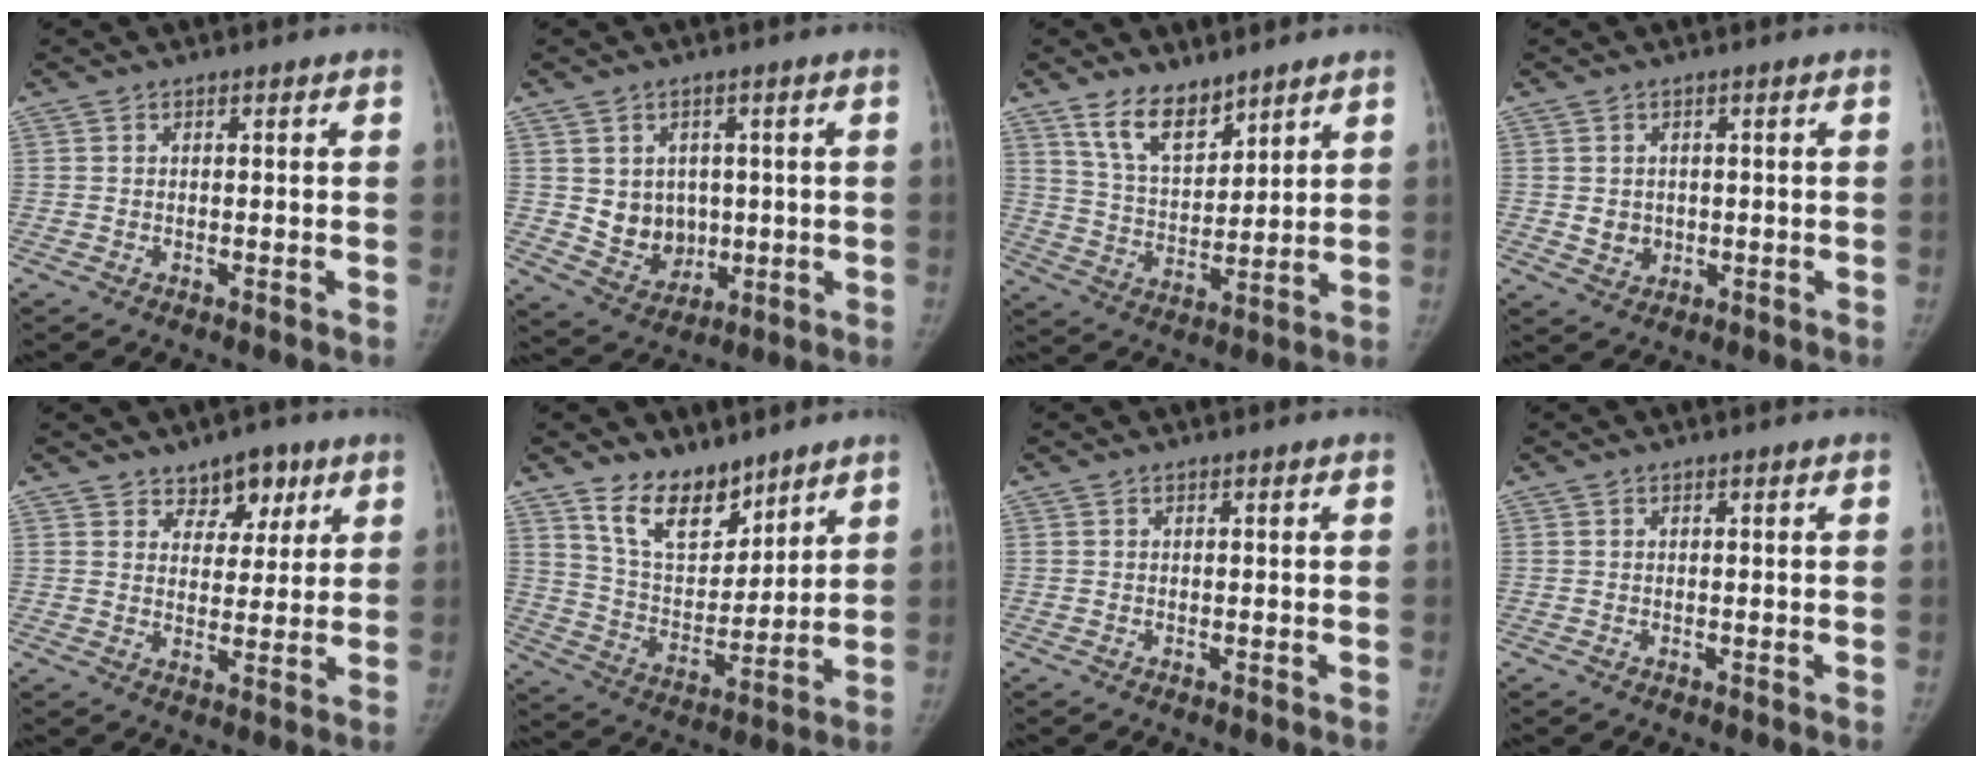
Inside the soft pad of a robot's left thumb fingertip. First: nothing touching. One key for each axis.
{"total": 8.0, "fx": 0.6, "fy": 6.8, "fz": 4.1, "tx": -0.026, "ty": -0.010, "tz": 0.027}
{"total": 9.6, "fx": 7.1, "fy": 4.4, "fz": 4.7, "tx": -0.056, "ty": -0.051, "tz": 0.140}
{"total": 3.2, "fx": 0.0, "fy": 2.9, "fz": 1.4, "tx": -0.008, "ty": -0.001, "tz": 0.008}
{"total": 6.7, "fx": 4.2, "fy": 4.5, "fz": 2.5, "tx": 0.004, "ty": -0.022, "tz": 0.063}
{"total": 12.5, "fx": 9.2, "fy": 6.4, "fz": 5.5, "tx": -0.057, "ty": -0.071, "tz": 0.176}
{"total": 0.0}
{"total": 0.0}